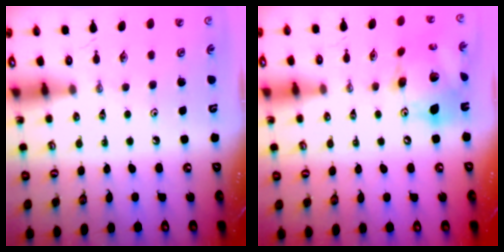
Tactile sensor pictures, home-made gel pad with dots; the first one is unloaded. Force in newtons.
{"total": 16.8, "press": 16.7, "slide": 2.2}